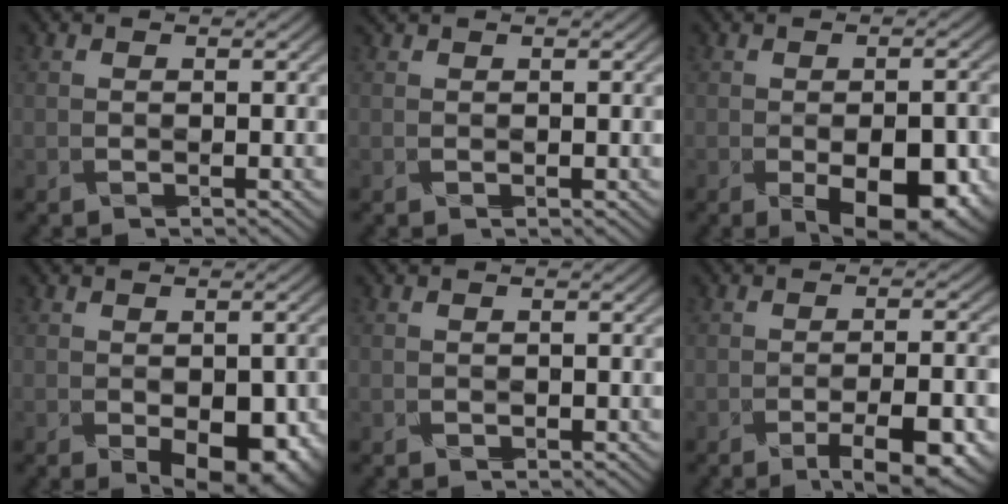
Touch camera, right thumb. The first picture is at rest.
{"total": 1.1, "force": [0.9, 0.3, 0.7], "torque": [-0.012, -0.001, 0.019]}
{"total": 9.7, "force": [-4.0, 4.2, 7.8], "torque": [-0.099, -0.011, -0.043]}
{"total": 9.1, "force": [-3.3, 5.0, 6.9], "torque": [-0.081, -0.022, -0.017]}
{"total": 0.0}
{"total": 7.8, "force": [-3.9, 2.1, 6.4], "torque": [-0.084, -0.006, -0.044]}